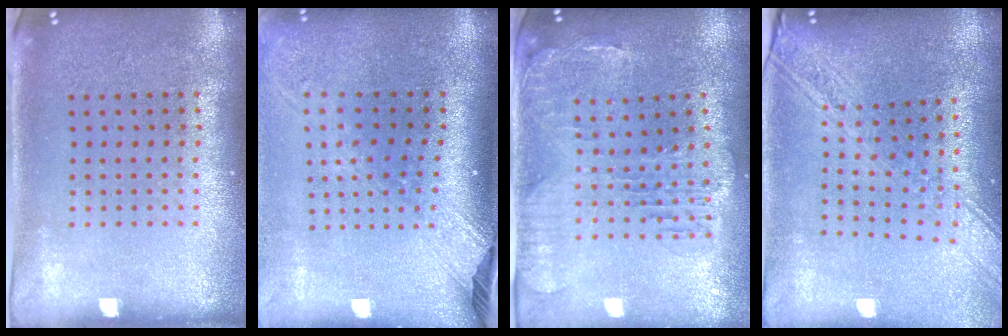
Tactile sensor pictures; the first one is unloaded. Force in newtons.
{"total": 2.5, "press": 1.9, "slide": 1.7}
{"total": 1.6, "press": 1.5, "slide": 0.5}
{"total": 2.4, "press": 2.0, "slide": 1.4}